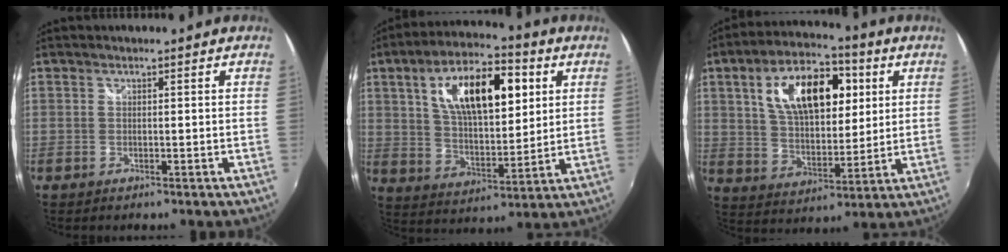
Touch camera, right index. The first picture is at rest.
{"total": 18.1, "force": [6.2, 8.1, 15.0], "torque": [-0.255, 0.026, 0.109]}
{"total": 17.9, "force": [5.8, 9.4, 14.0], "torque": [-0.246, 0.030, 0.102]}